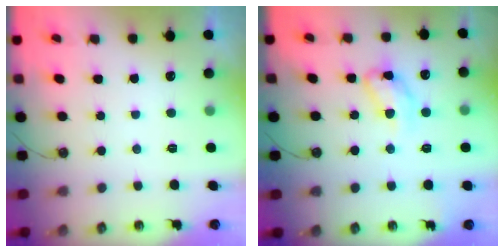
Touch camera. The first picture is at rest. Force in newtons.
{"total": 12.0, "press": 12.0, "slide": 0.8}